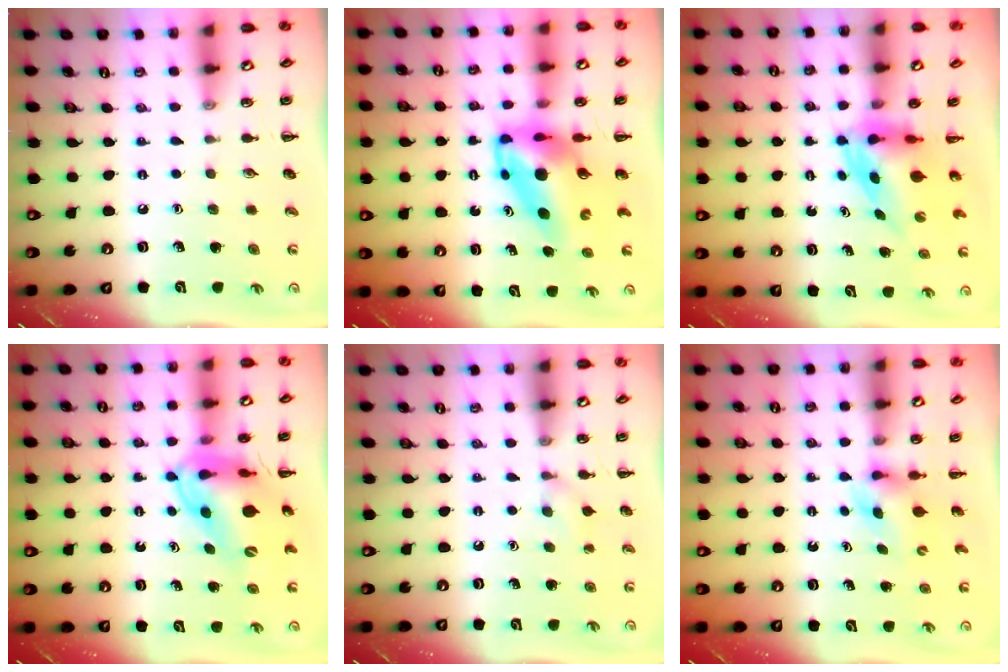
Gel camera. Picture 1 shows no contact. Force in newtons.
{"total": 8.6, "press": 8.1, "slide": 2.9}
{"total": 3.9, "press": 3.7, "slide": 1.1}
{"total": 12.3, "press": 11.8, "slide": 3.4}
{"total": 5.6, "press": 5.3, "slide": 1.6}
{"total": 3.1, "press": 2.7, "slide": 1.4}